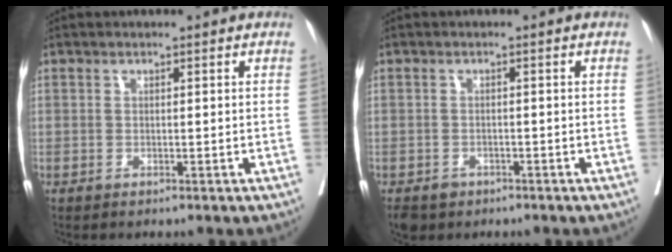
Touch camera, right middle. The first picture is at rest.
{"total": 3.5, "force": [-2.3, 2.5, 0.8], "torque": [-0.011, 0.000, -0.035]}